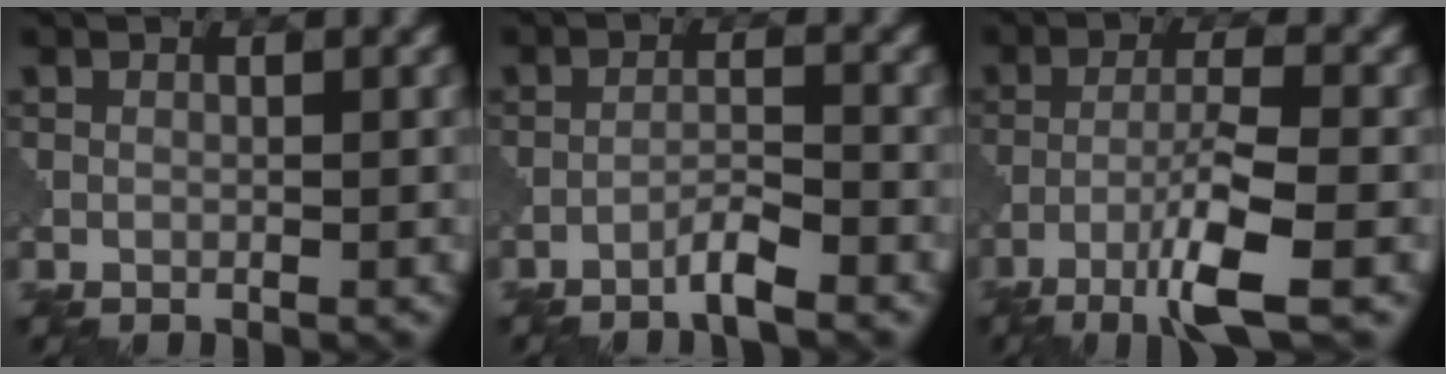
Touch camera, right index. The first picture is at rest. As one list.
[{"total": 2.4, "force": [-1.8, 0.0, 1.6], "torque": [-0.027, 0.007, -0.041]}, {"total": 6.2, "force": [-3.3, 0.6, 5.2], "torque": [-0.090, 0.005, -0.069]}]